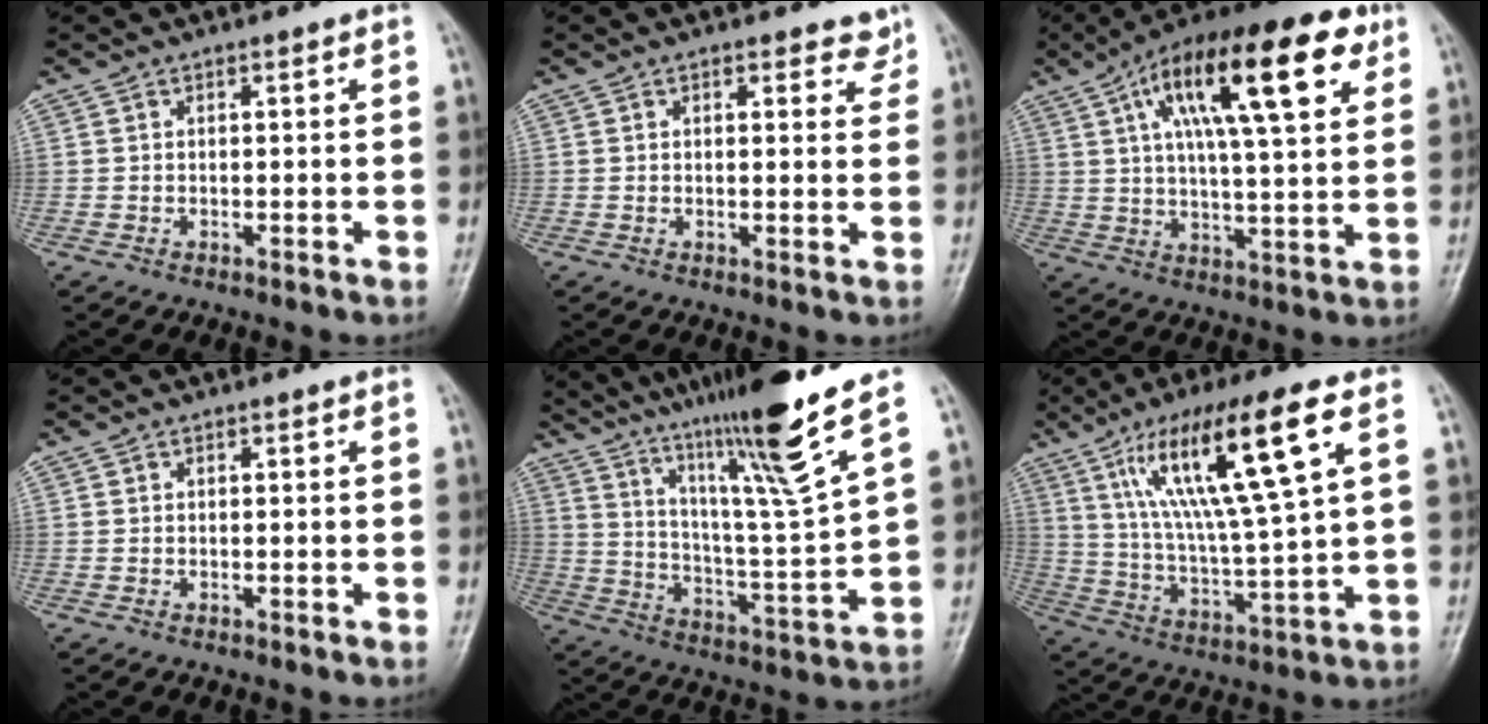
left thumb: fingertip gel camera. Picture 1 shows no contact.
{"total": 3.8, "force": [2.6, 1.9, 2.0], "torque": [0.003, -0.012, 0.028]}
{"total": 22.6, "force": [9.4, 7.3, 19.2], "torque": [-0.295, 0.003, 0.145]}
{"total": 0.0}
{"total": 19.9, "force": [13.8, -0.3, 14.3], "torque": [-0.224, -0.074, 0.236]}
{"total": 20.2, "force": [8.6, 3.2, 17.9], "torque": [-0.320, -0.023, 0.152]}